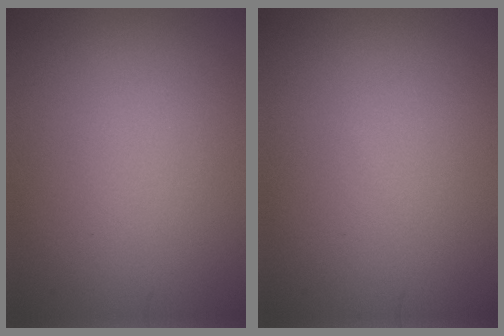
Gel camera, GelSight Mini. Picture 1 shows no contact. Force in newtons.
{"total": 0.0}